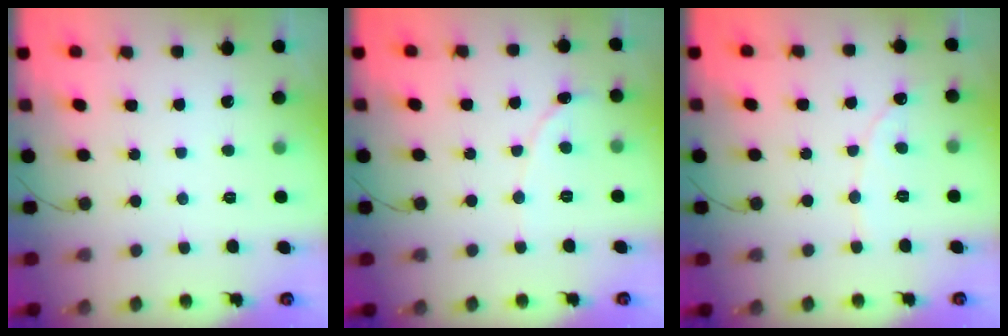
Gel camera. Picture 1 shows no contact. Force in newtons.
{"total": 1.1, "press": 1.1, "slide": 0.1}
{"total": 2.3, "press": 2.3, "slide": 0.2}